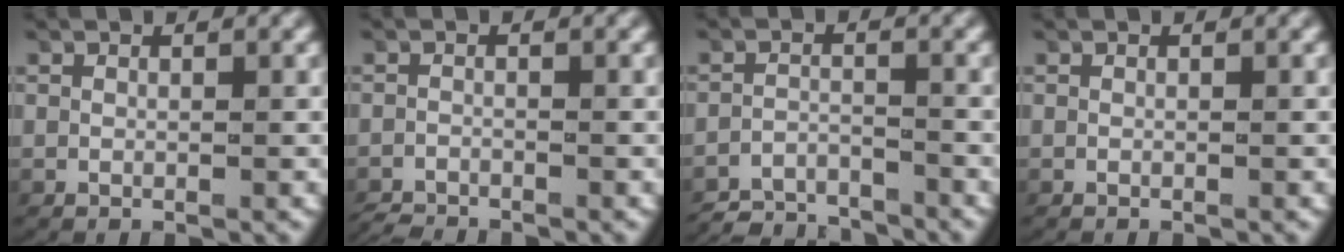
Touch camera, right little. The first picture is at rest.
{"total": 2.2, "force": [-2.1, 0.3, 0.0], "torque": [-0.008, -0.013, -0.035]}
{"total": 4.8, "force": [-4.6, 1.2, 0.3], "torque": [-0.002, -0.015, -0.079]}
{"total": 0.0}